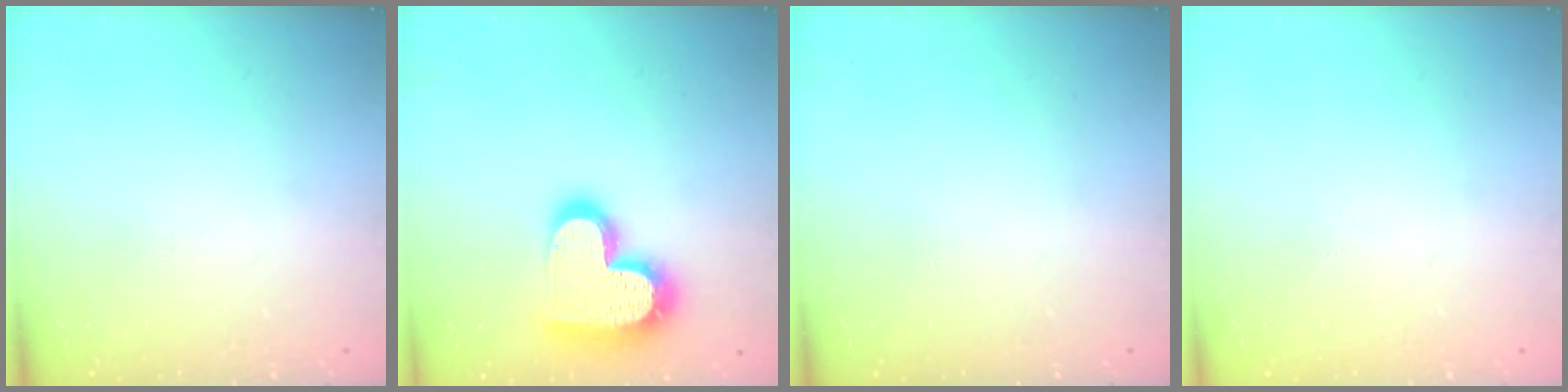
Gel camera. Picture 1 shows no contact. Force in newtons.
{"total": 20.7, "press": 20.7, "slide": 1.5}
{"total": 0.0}
{"total": 0.0}